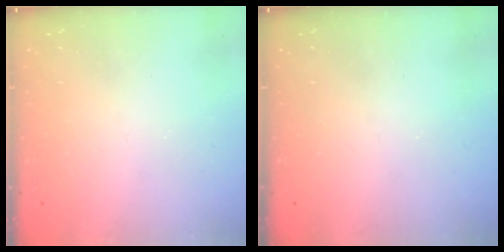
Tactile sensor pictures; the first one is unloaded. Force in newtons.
{"total": 0.0}